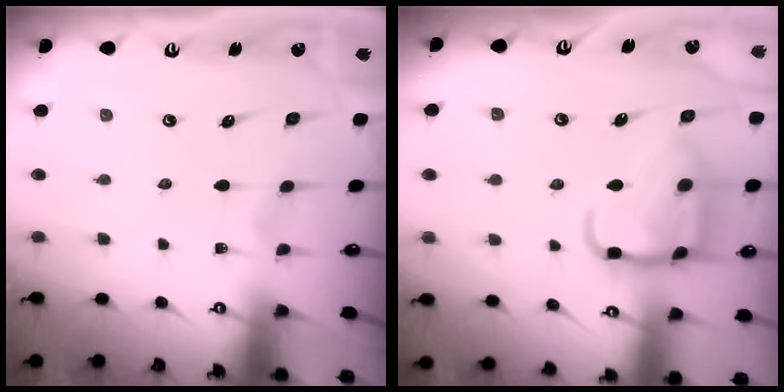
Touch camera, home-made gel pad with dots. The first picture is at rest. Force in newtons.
{"total": 14.1, "press": 14.1, "slide": 1.3}